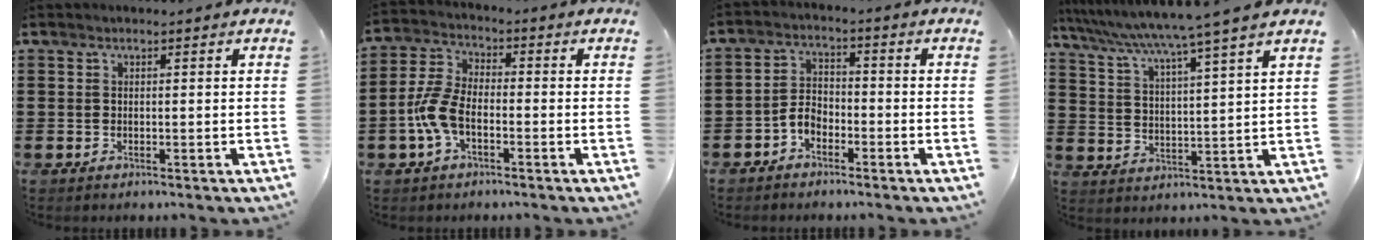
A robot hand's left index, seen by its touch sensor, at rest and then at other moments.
{"total": 6.7, "force": [-2.3, 3.5, 5.3], "torque": [-0.137, -0.002, -0.051]}
{"total": 3.5, "force": [-2.3, 1.9, 1.9], "torque": [-0.051, 0.004, -0.050]}
{"total": 5.8, "force": [4.9, -1.8, 2.6], "torque": [-0.072, -0.042, 0.075]}